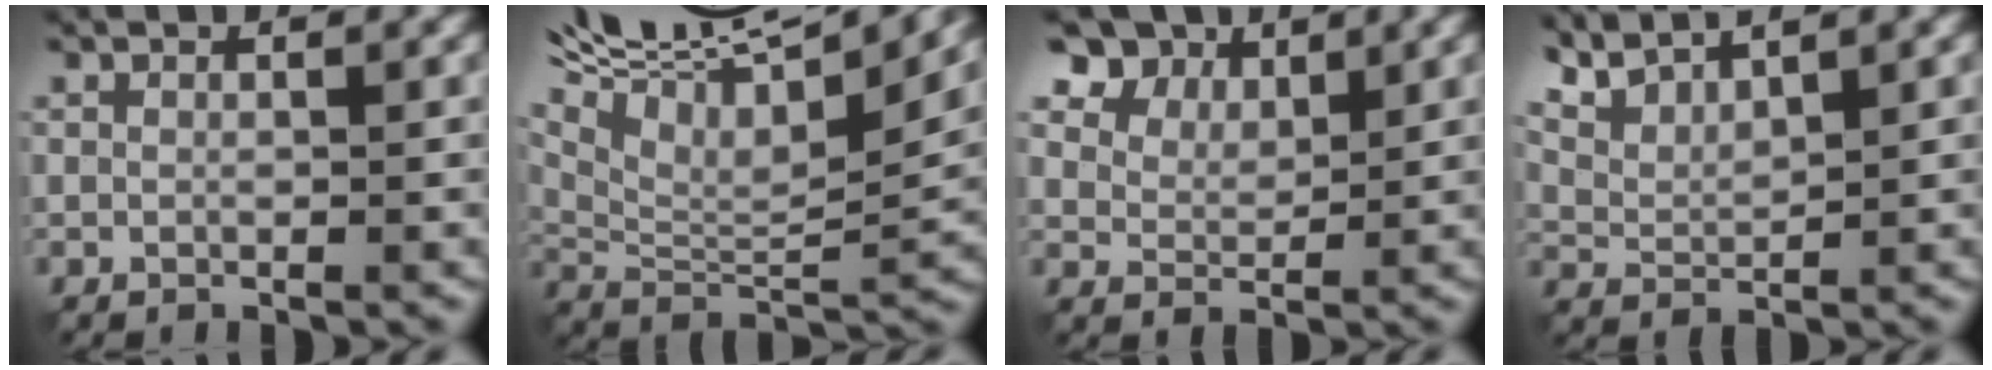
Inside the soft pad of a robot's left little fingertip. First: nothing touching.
{"total": 15.1, "force": [9.4, 5.5, 10.4], "torque": [-0.207, 0.050, 0.150]}
{"total": 7.6, "force": [5.2, 4.4, 3.2], "torque": [-0.088, 0.002, 0.100]}
{"total": 4.6, "force": [4.0, 1.1, 2.1], "torque": [-0.061, 0.008, 0.071]}